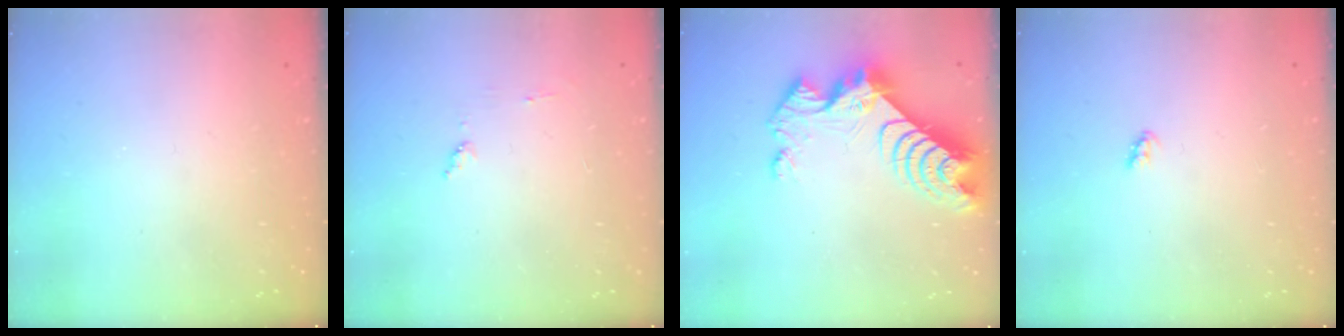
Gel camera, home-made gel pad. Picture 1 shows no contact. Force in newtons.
{"total": 4.2, "press": 4.2, "slide": 0.4}
{"total": 12.1, "press": 12.0, "slide": 1.1}
{"total": 2.5, "press": 2.5, "slide": 0.3}